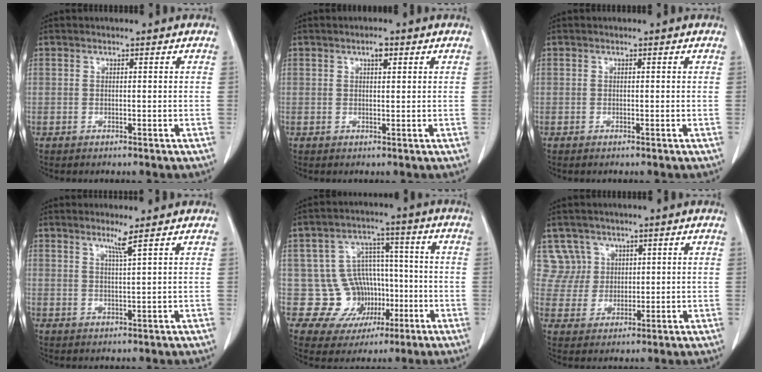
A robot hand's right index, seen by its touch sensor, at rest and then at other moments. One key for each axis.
{"total": 1.8, "fx": 1.0, "fy": 0.6, "fz": 1.4, "tx": -0.023, "ty": 0.002, "tz": 0.013}
{"total": 0.0}
{"total": 2.3, "fx": 1.6, "fy": -0.9, "fz": 1.4, "tx": -0.029, "ty": -0.010, "tz": 0.032}
{"total": 10.1, "fx": -1.5, "fy": 9.5, "fz": 2.8, "tx": -0.035, "ty": 0.038, "tz": -0.007}
{"total": 5.1, "fx": 2.8, "fy": 4.2, "fz": -0.7, "tx": 0.026, "ty": 0.009, "tz": 0.058}